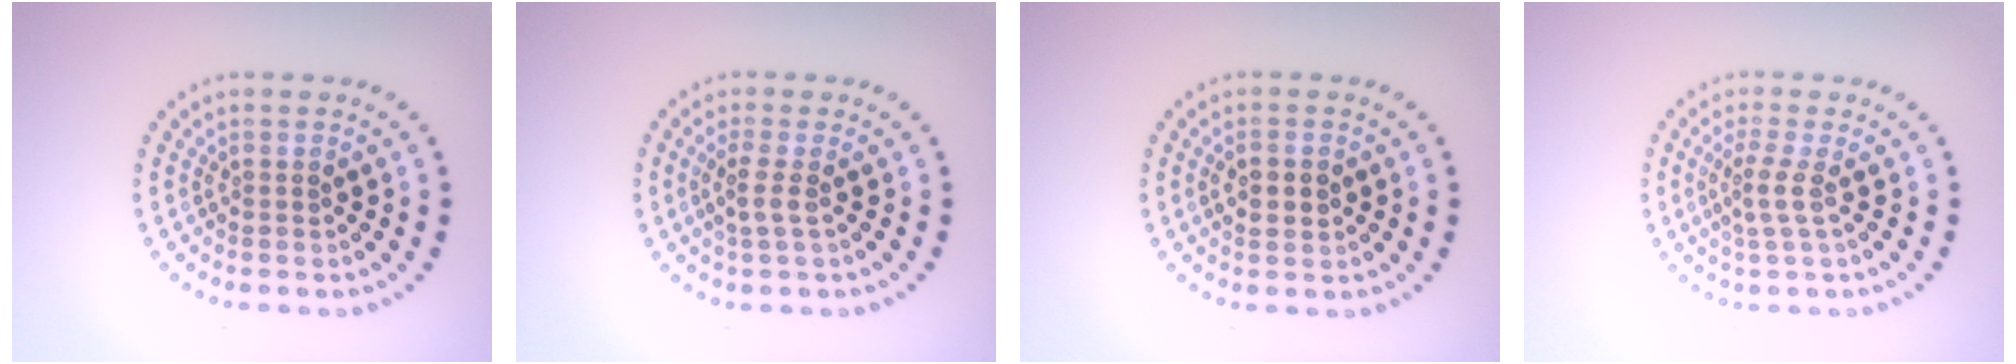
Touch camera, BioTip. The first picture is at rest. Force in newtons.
{"total": 1.5, "press": 1.3, "slide": 0.9}
{"total": 2.8, "press": 2.8, "slide": 0.2}
{"total": 2.2, "press": 1.5, "slide": 1.6}